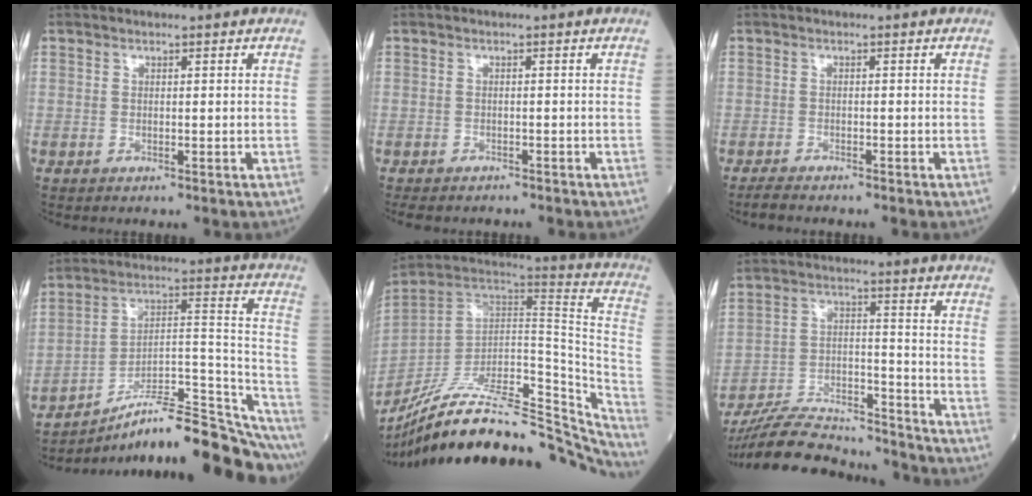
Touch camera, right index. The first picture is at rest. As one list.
[{"total": 5.3, "force": [-4.6, 2.2, 1.5], "torque": [-0.017, -0.001, -0.063]}, {"total": 2.9, "force": [-2.6, 0.3, 1.3], "torque": [-0.027, -0.006, -0.041]}, {"total": 25.1, "force": [-20.7, 3.3, 13.8], "torque": [-0.137, 0.035, -0.312]}, {"total": 36.0, "force": [-30.1, 9.9, 17.1], "torque": [-0.221, -0.017, -0.419]}, {"total": 17.8, "force": [-17.0, 2.5, 4.7], "torque": [-0.098, 0.009, -0.276]}]